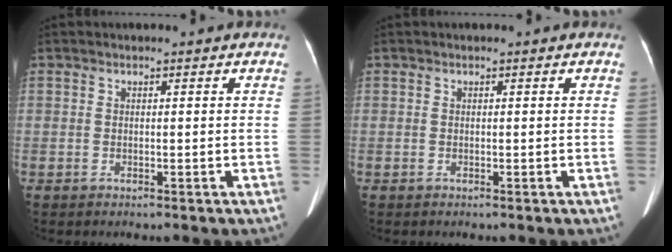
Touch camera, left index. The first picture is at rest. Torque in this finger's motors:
{"motor_torque": [0.00, 0.00, 0.00, 0.00]}